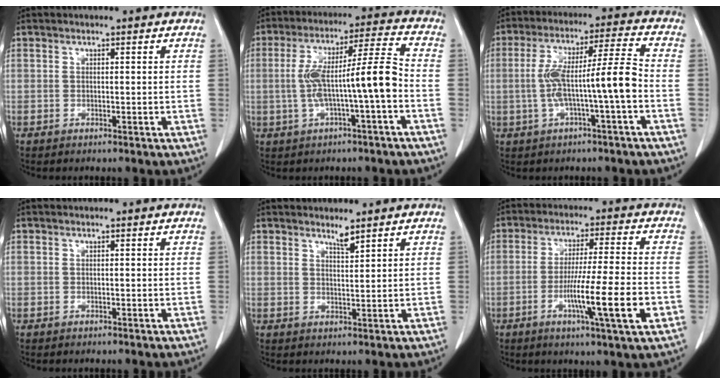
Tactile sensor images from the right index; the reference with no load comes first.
{"total": 11.2, "force": [-1.9, 0.3, 11.0], "torque": [-0.198, 0.031, -0.032]}
{"total": 10.5, "force": [-1.9, 0.0, 10.3], "torque": [-0.189, 0.029, -0.032]}
{"total": 0.0}
{"total": 1.9, "force": [1.7, -0.1, 0.8], "torque": [-0.015, -0.008, 0.033]}
{"total": 12.0, "force": [-3.8, -0.6, 11.4], "torque": [-0.198, -0.014, -0.066]}